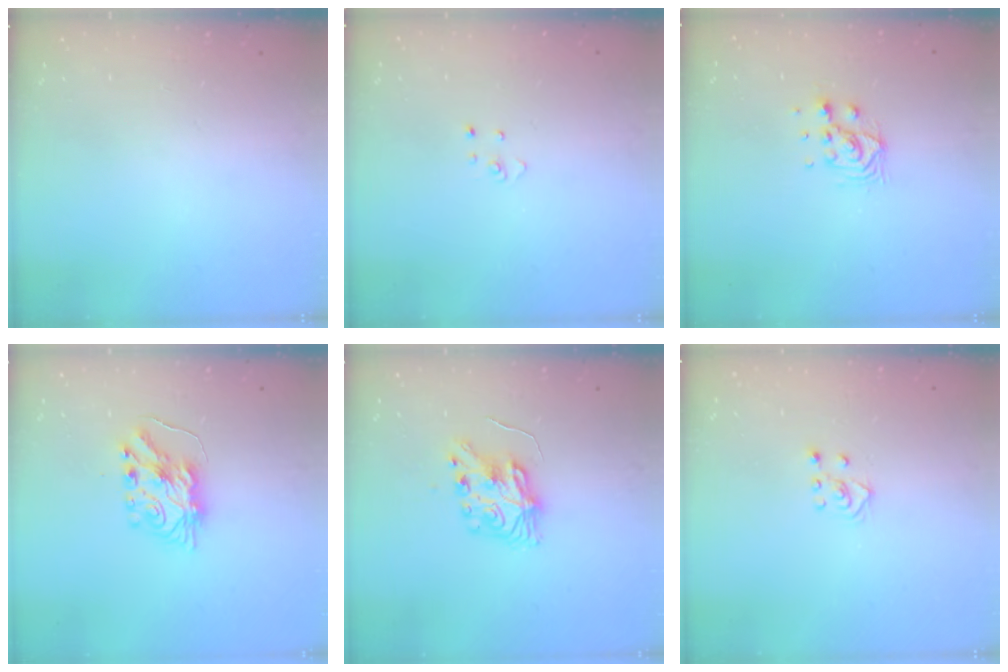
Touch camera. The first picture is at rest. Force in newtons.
{"total": 2.7, "press": 2.7, "slide": 0.3}
{"total": 6.9, "press": 6.9, "slide": 0.4}
{"total": 7.8, "press": 7.7, "slide": 0.6}
{"total": 8.5, "press": 8.5, "slide": 0.3}
{"total": 3.6, "press": 3.6, "slide": 0.6}